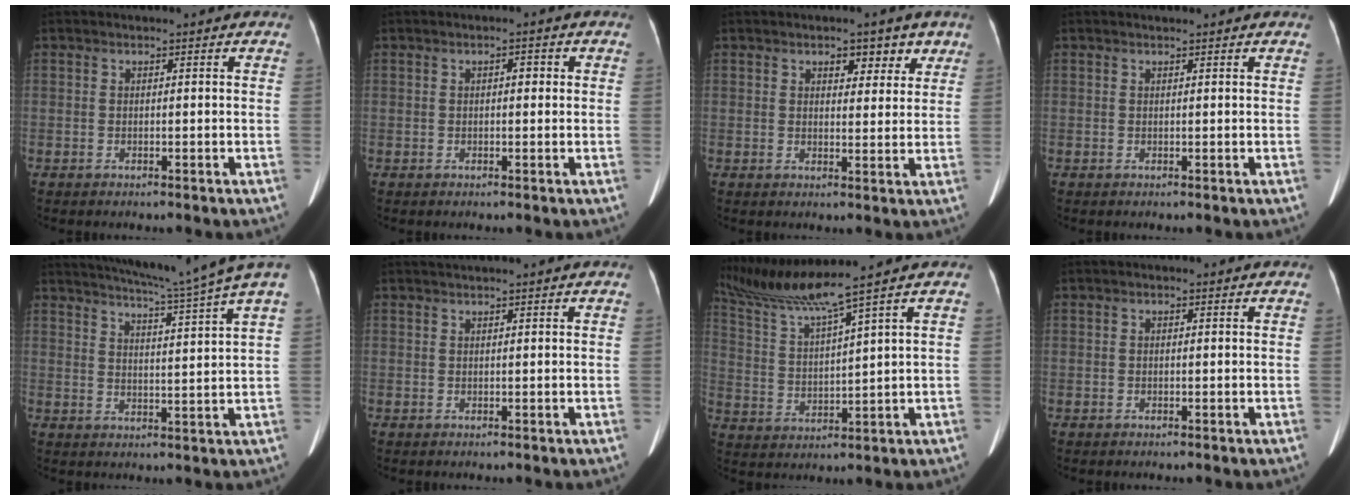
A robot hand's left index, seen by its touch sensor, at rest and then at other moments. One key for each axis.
{"total": 1.4, "fx": 0.3, "fy": 0.7, "fz": 1.2, "tx": -0.017, "ty": 0.009, "tz": 0.003}
{"total": 4.2, "fx": 2.7, "fy": 2.2, "fz": 2.4, "tx": -0.019, "ty": 0.004, "tz": 0.035}
{"total": 1.0, "fx": 0.9, "fy": 0.0, "fz": 0.4, "tx": -0.008, "ty": 0.009, "tz": 0.016}
{"total": 12.2, "fx": 10.2, "fy": -2.4, "fz": 6.2, "tx": -0.104, "ty": -0.019, "tz": 0.138}
{"total": 1.9, "fx": 1.6, "fy": -0.4, "fz": 0.9, "tx": -0.013, "ty": 0.025, "tz": 0.034}
{"total": 9.1, "fx": 7.6, "fy": -2.7, "fz": 4.3, "tx": -0.092, "ty": 0.001, "tz": 0.153}
{"total": 0.5, "fx": 0.1, "fy": 0.3, "fz": 0.4, "tx": -0.010, "ty": 0.007, "tz": 0.003}